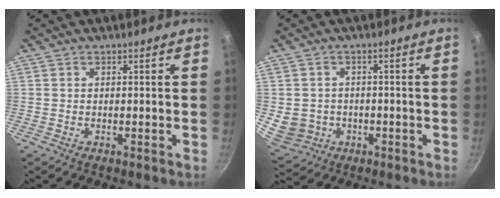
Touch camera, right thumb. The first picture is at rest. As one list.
[{"total": 7.5, "force": [-1.2, 6.7, 3.2], "torque": [-0.043, 0.007, -0.002]}]